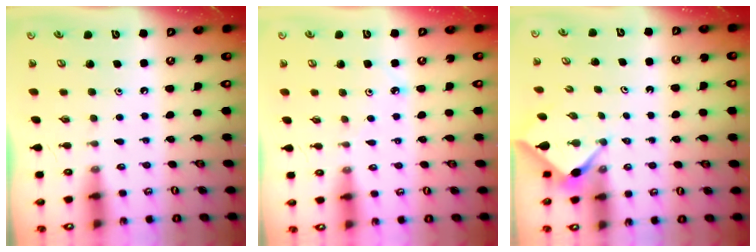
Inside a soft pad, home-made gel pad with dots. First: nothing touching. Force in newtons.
{"total": 2.9, "press": 2.9, "slide": 0.3}
{"total": 3.0, "press": 3.0, "slide": 0.4}